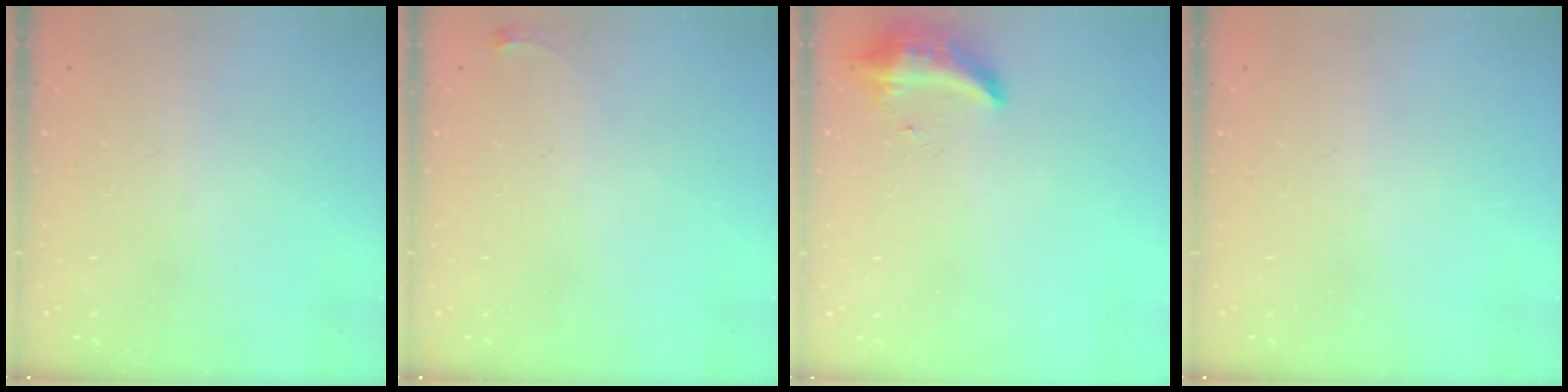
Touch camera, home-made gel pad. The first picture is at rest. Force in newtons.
{"total": 2.8, "press": 2.8, "slide": 0.4}
{"total": 8.3, "press": 8.3, "slide": 0.1}
{"total": 0.0}